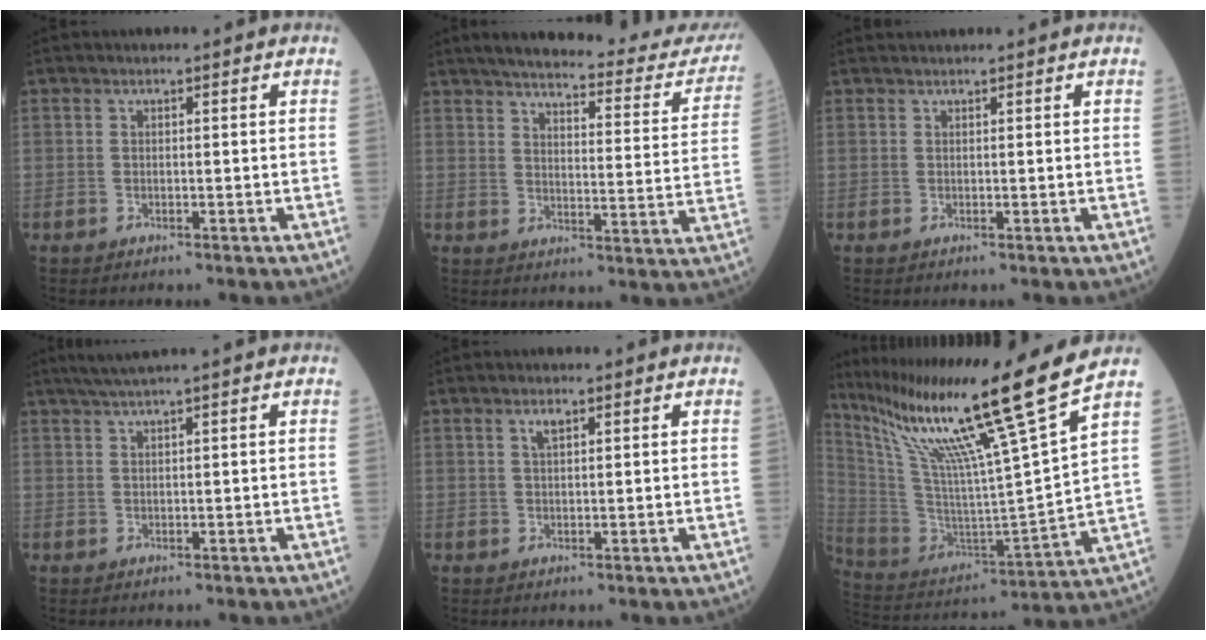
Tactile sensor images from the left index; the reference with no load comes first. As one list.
[{"total": 26.1, "force": [23.7, 4.5, 10.0], "torque": [-0.133, -0.051, 0.275]}, {"total": 0.7, "force": [0.7, -0.2, 0.0], "torque": [-0.005, 0.011, 0.018]}, {"total": 2.7, "force": [2.0, -0.8, 1.7], "torque": [-0.038, 0.008, 0.044]}, {"total": 1.6, "force": [0.9, 0.5, 1.3], "torque": [-0.028, 0.005, 0.019]}, {"total": 22.3, "force": [15.8, -3.2, 15.5], "torque": [-0.267, -0.038, 0.272]}]